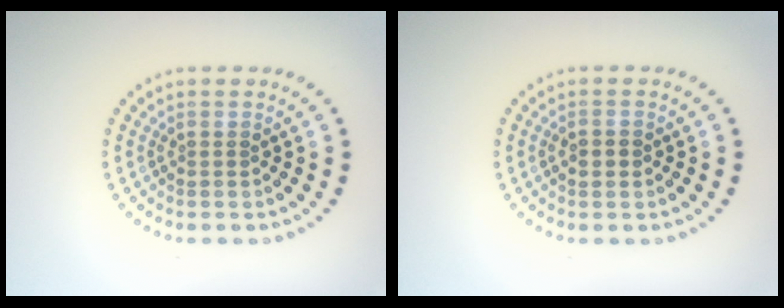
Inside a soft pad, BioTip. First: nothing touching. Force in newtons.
{"total": 1.7, "press": 1.7, "slide": 0.0}